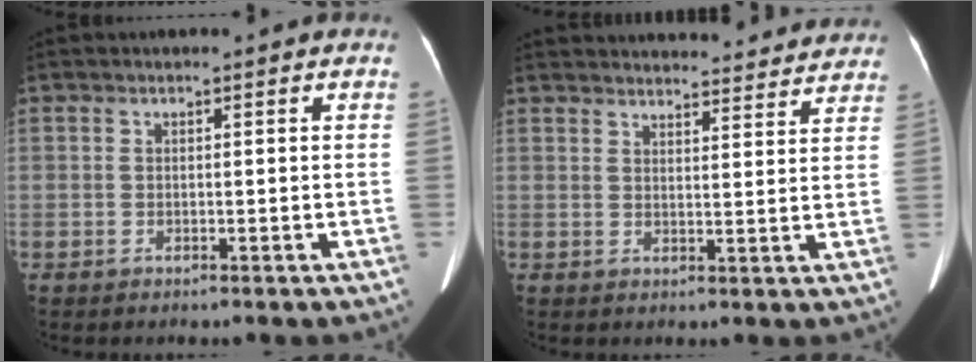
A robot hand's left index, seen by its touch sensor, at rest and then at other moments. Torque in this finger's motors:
{"motor_torque": [0.56, -1.58, 0.39, 0.01]}